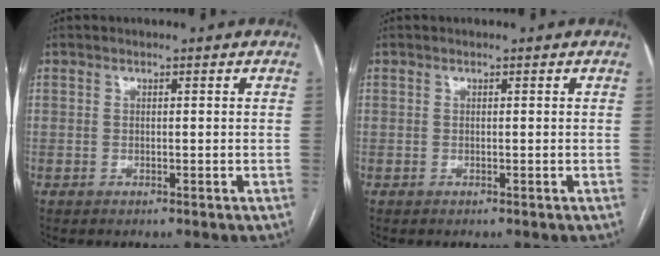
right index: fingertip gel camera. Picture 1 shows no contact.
{"total": 0.0}